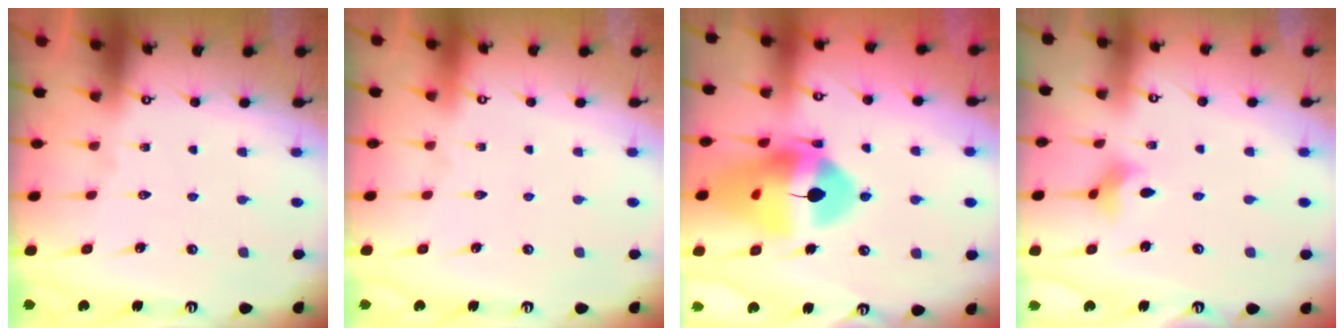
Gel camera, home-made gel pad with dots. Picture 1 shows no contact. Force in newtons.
{"total": 0.0}
{"total": 17.9, "press": 17.8, "slide": 1.9}
{"total": 3.2, "press": 3.2, "slide": 0.3}